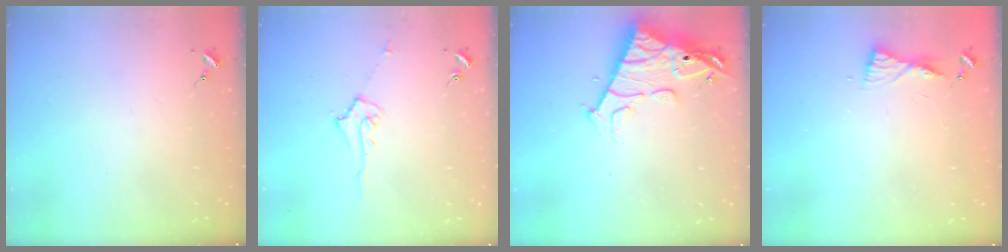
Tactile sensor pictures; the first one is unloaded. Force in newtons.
{"total": 5.2, "press": 5.1, "slide": 0.9}
{"total": 15.6, "press": 15.5, "slide": 1.5}
{"total": 5.6, "press": 5.6, "slide": 0.5}